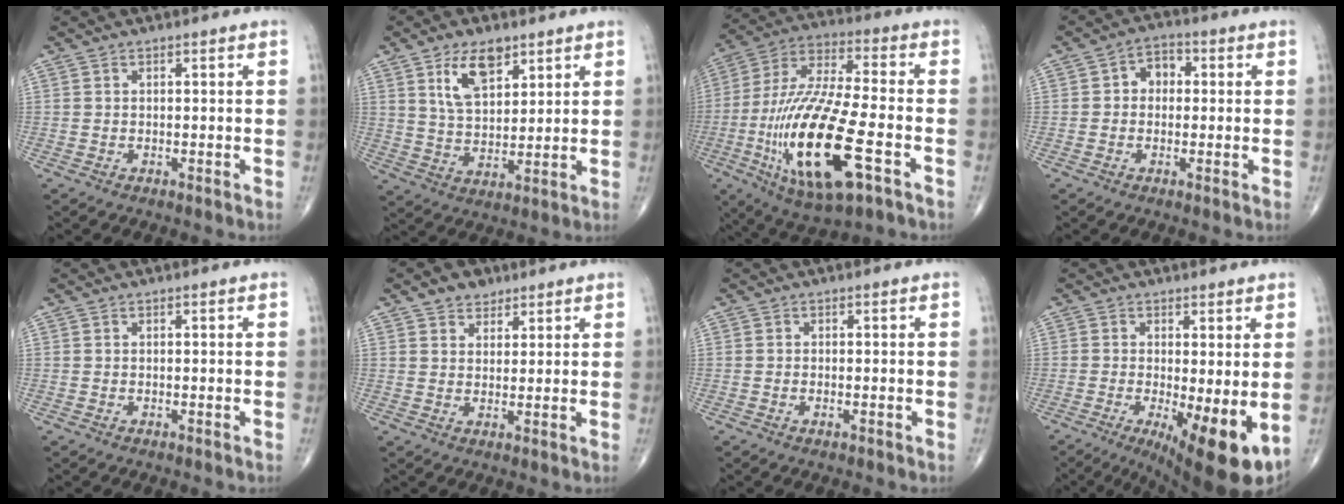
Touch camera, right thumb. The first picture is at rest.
{"total": 10.0, "force": [5.6, 5.0, 6.6], "torque": [-0.099, -0.031, 0.109]}
{"total": 24.6, "force": [-7.3, 7.8, 22.2], "torque": [-0.479, 0.009, -0.117]}
{"total": 4.8, "force": [0.4, 3.8, 3.0], "torque": [-0.022, 0.017, -0.004]}
{"total": 0.0}
{"total": 4.8, "force": [3.2, 3.2, 1.6], "torque": [-0.004, -0.017, 0.052]}
{"total": 0.7, "force": [-0.3, 0.3, 0.6], "torque": [-0.013, 0.002, -0.004]}
{"total": 11.7, "force": [-2.7, 3.3, 10.9], "torque": [-0.162, -0.023, -0.032]}